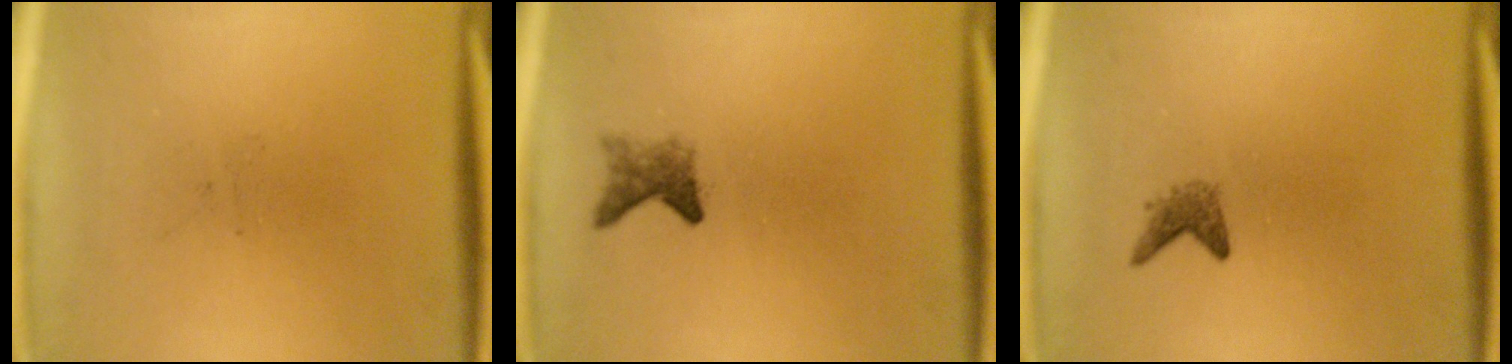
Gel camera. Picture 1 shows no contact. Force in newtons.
{"total": 2.1}
{"total": 1.4}